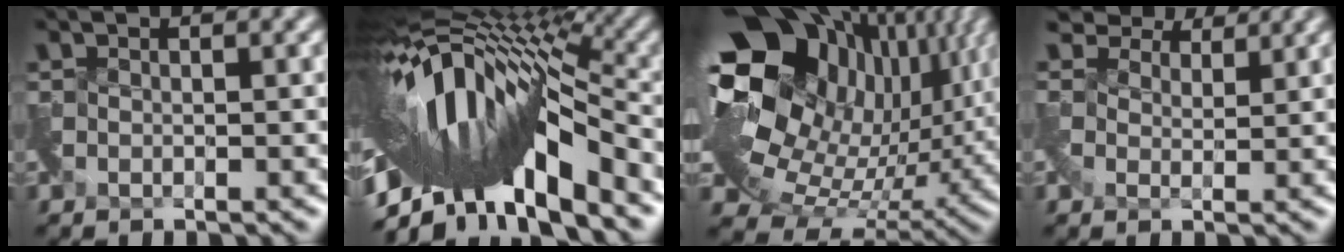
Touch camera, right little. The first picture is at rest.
{"total": 13.6, "force": [-3.1, 5.1, 12.2], "torque": [-0.209, 0.035, -0.053]}
{"total": 18.9, "force": [4.7, 12.9, 13.0], "torque": [-0.241, -0.020, 0.117]}
{"total": 3.9, "force": [3.1, 2.0, 1.4], "torque": [-0.037, 0.014, 0.042]}